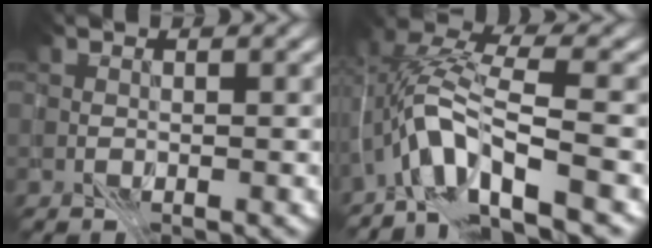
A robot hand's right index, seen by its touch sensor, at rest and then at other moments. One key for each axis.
{"total": 8.3, "fx": -3.4, "fy": 2.9, "fz": 7.0, "tx": -0.129, "ty": 0.013, "tz": -0.073}